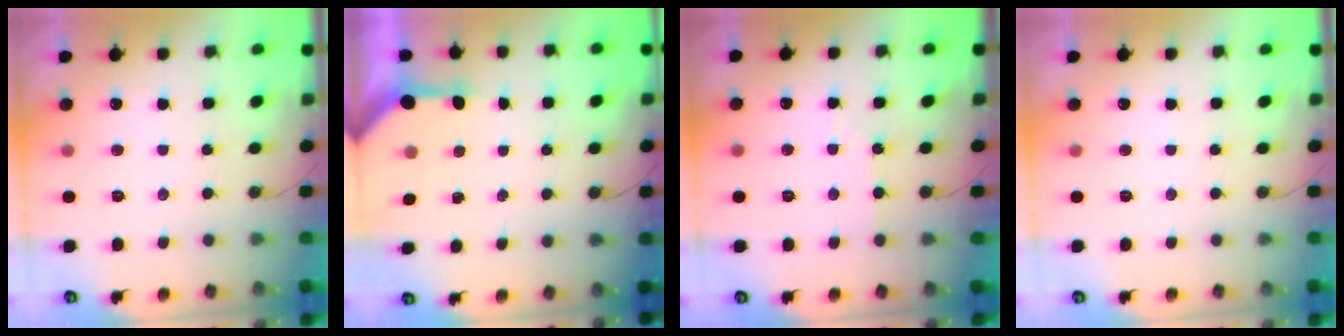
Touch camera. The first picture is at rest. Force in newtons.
{"total": 3.3, "press": 3.3, "slide": 0.4}
{"total": 3.6, "press": 3.6, "slide": 0.6}
{"total": 0.0}